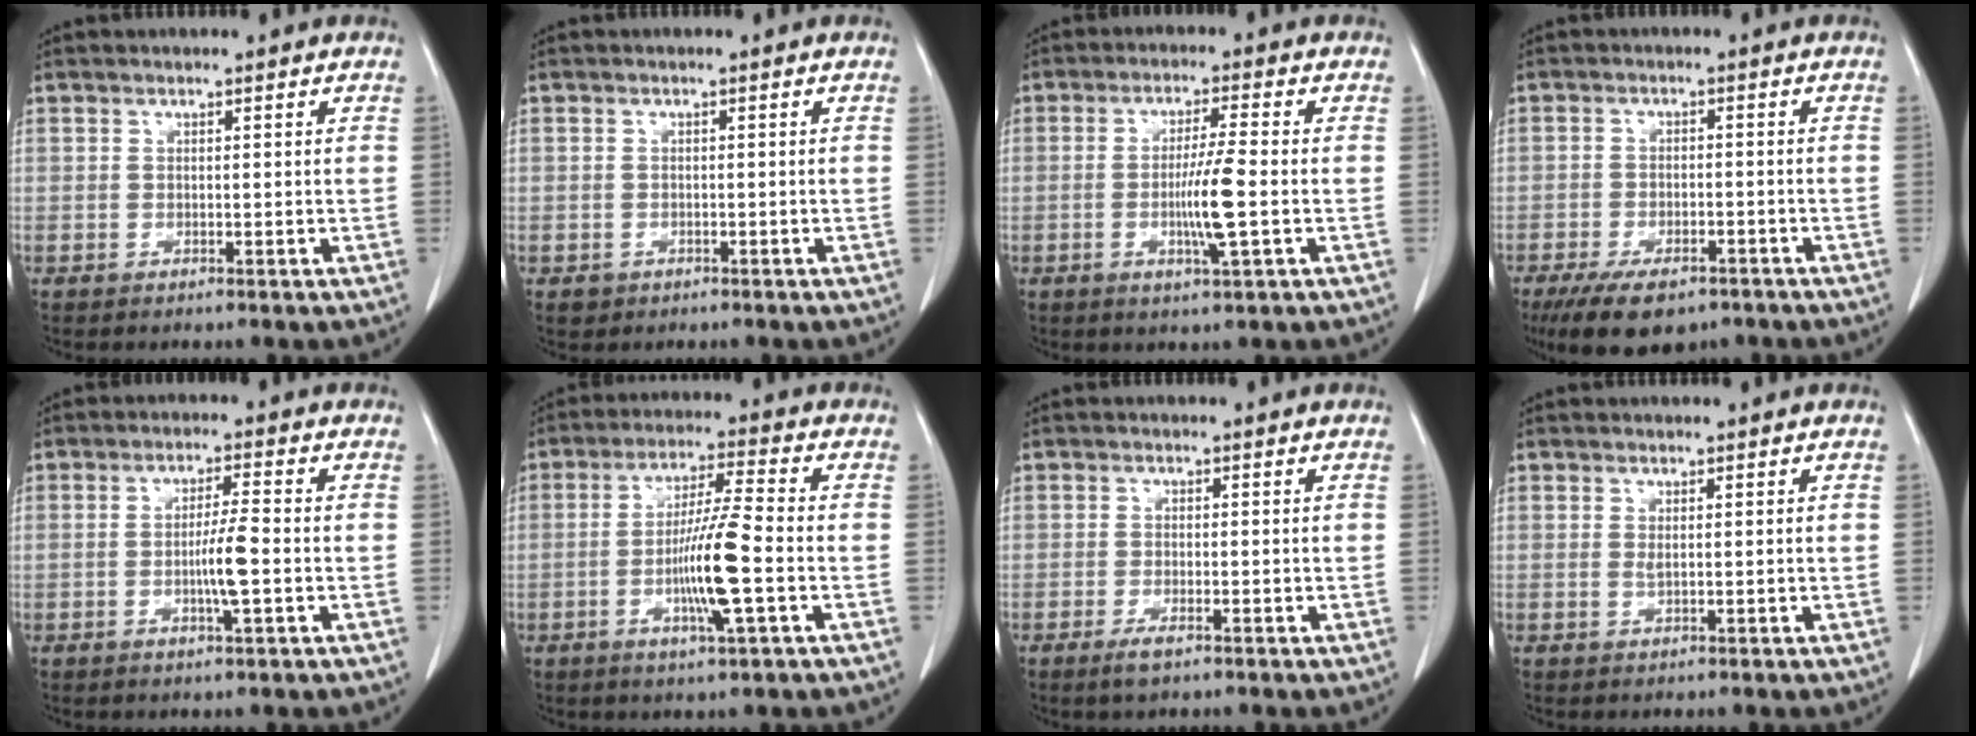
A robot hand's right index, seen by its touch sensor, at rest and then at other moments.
{"total": 1.4, "force": [-0.5, 1.3, 0.0], "torque": [0.001, 0.006, -0.003]}
{"total": 8.1, "force": [-2.0, -0.2, 7.9], "torque": [-0.146, -0.007, -0.038]}
{"total": 9.8, "force": [-7.0, 4.2, 5.4], "torque": [-0.087, -0.007, -0.108]}
{"total": 4.9, "force": [-1.1, 0.0, 4.8], "torque": [-0.090, -0.006, -0.020]}
{"total": 10.0, "force": [-2.4, -0.1, 9.7], "torque": [-0.183, -0.008, -0.049]}
{"total": 2.1, "force": [-1.3, 0.5, 1.6], "torque": [-0.030, -0.002, -0.021]}
{"total": 0.7, "force": [0.2, 0.1, 0.6], "torque": [-0.019, -0.004, 0.006]}